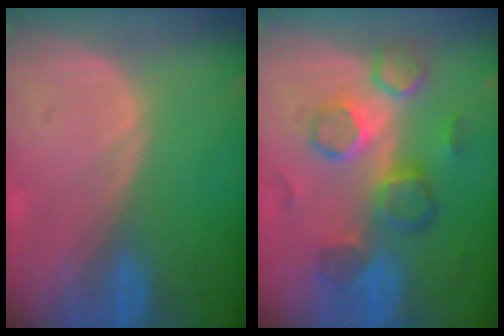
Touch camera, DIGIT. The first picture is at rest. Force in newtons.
{"total": 8.8, "press": 8.5, "slide": 2.3}